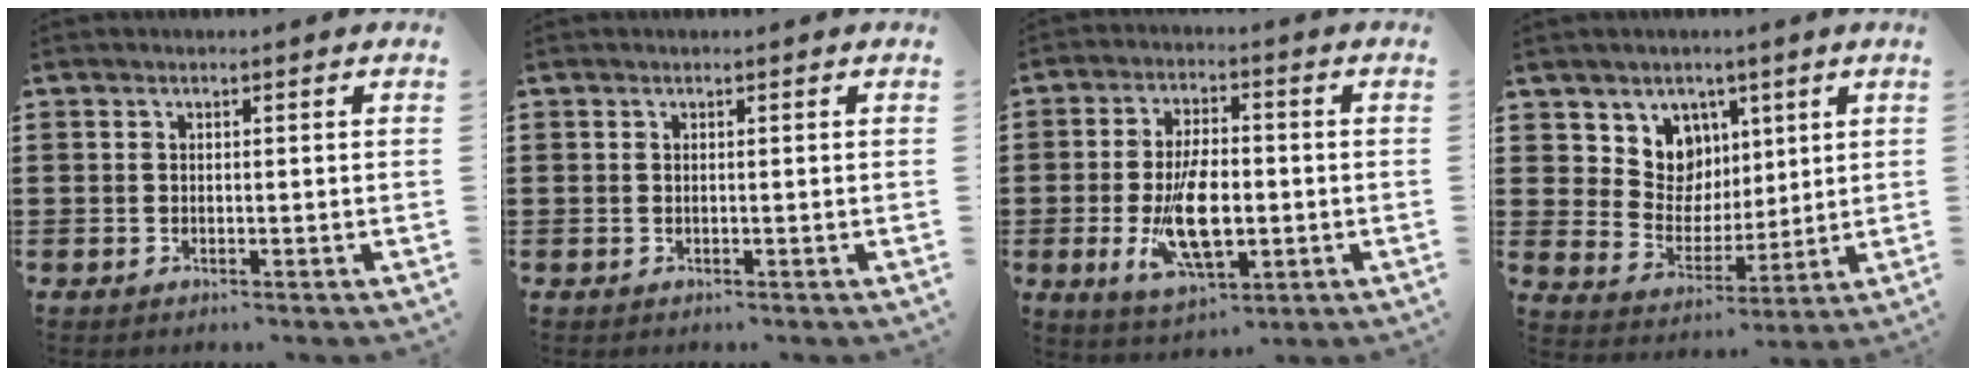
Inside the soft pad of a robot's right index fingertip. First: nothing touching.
{"total": 0.0}
{"total": 10.7, "force": [-2.0, 4.8, 9.3], "torque": [-0.187, -0.011, -0.034]}
{"total": 7.7, "force": [4.2, 6.4, 1.3], "torque": [-0.062, -0.018, 0.079]}